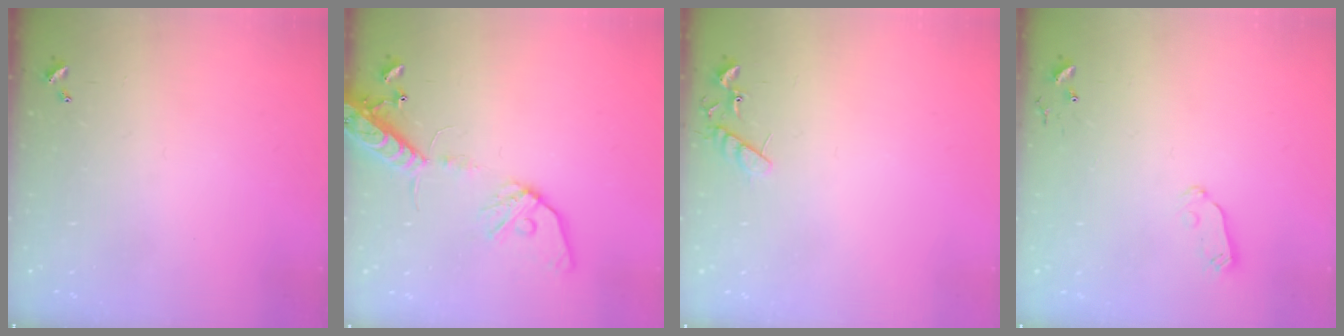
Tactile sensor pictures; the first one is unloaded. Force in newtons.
{"total": 14.1, "press": 13.8, "slide": 3.0}
{"total": 8.0, "press": 8.0, "slide": 0.4}
{"total": 4.9, "press": 4.9, "slide": 0.3}